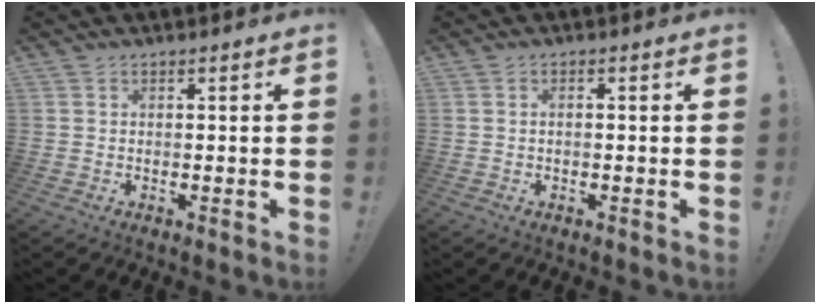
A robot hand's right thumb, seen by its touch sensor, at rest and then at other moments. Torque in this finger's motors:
{"motor_torque": [-0.05, -0.49, 0.13, 0.18, 0.02]}